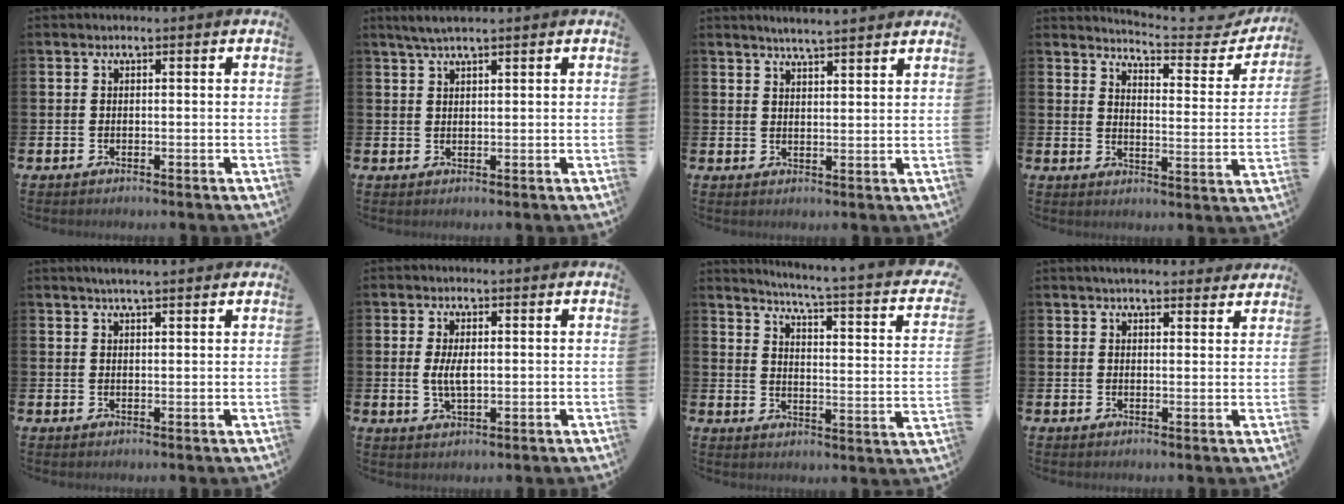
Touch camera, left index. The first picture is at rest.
{"total": 2.7, "force": [2.1, 0.4, 1.5], "torque": [-0.037, 0.004, 0.040]}
{"total": 3.9, "force": [3.8, -0.5, 0.5], "torque": [-0.016, -0.017, 0.068]}
{"total": 4.8, "force": [4.7, 0.4, 1.0], "torque": [-0.028, -0.045, 0.073]}
{"total": 2.7, "force": [2.4, 0.2, 1.1], "torque": [-0.017, -0.006, 0.041]}
{"total": 3.6, "force": [0.5, 1.5, 3.2], "torque": [-0.052, -0.001, 0.004]}
{"total": 3.7, "force": [2.9, -0.3, 2.3], "torque": [-0.049, -0.042, 0.033]}
{"total": 3.5, "force": [3.4, 0.7, 0.7], "torque": [-0.011, -0.016, 0.061]}